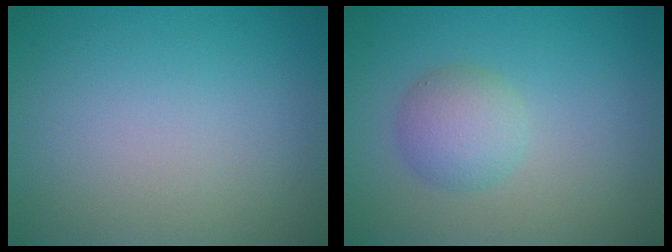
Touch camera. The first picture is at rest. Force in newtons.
{"total": 2.9, "press": 2.9, "slide": 0.0}